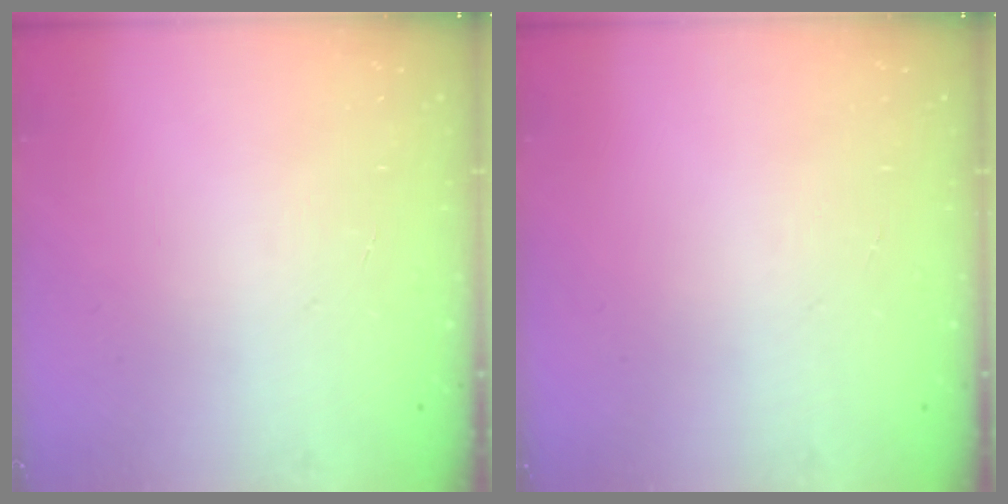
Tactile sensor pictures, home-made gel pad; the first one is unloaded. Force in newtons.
{"total": 0.0}